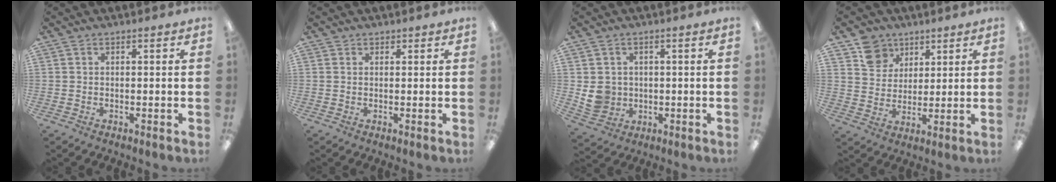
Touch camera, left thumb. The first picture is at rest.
{"total": 0.8, "force": [0.6, 0.5, 0.0], "torque": [0.007, -0.003, 0.010]}
{"total": 5.7, "force": [0.8, 5.3, 1.9], "torque": [-0.036, 0.006, 0.019]}
{"total": 8.7, "force": [5.5, 6.6, 1.2], "torque": [-0.027, -0.022, 0.106]}